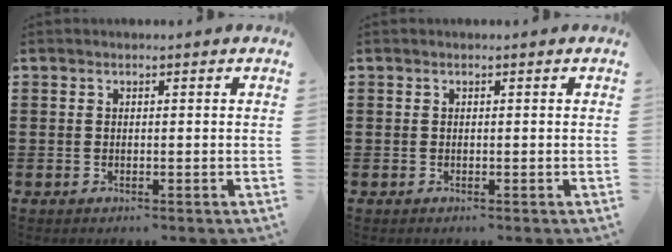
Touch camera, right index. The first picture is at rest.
{"total": 0.0}